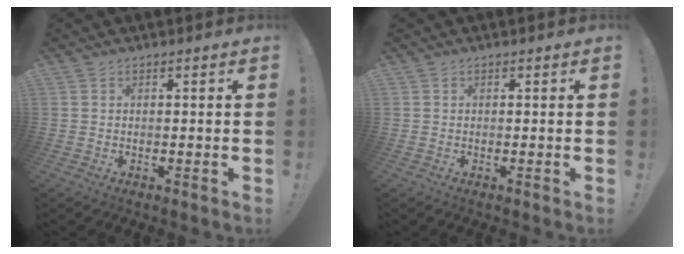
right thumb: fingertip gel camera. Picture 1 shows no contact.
{"total": 0.0}